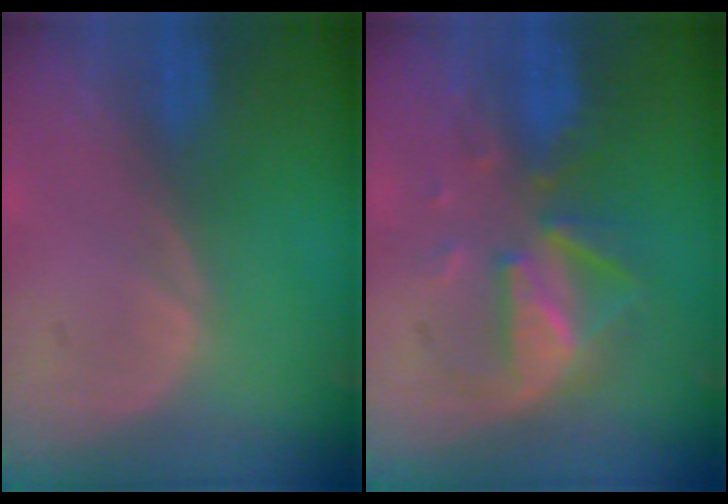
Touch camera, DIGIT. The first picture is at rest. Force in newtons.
{"total": 8.1, "press": 7.6, "slide": 2.6}